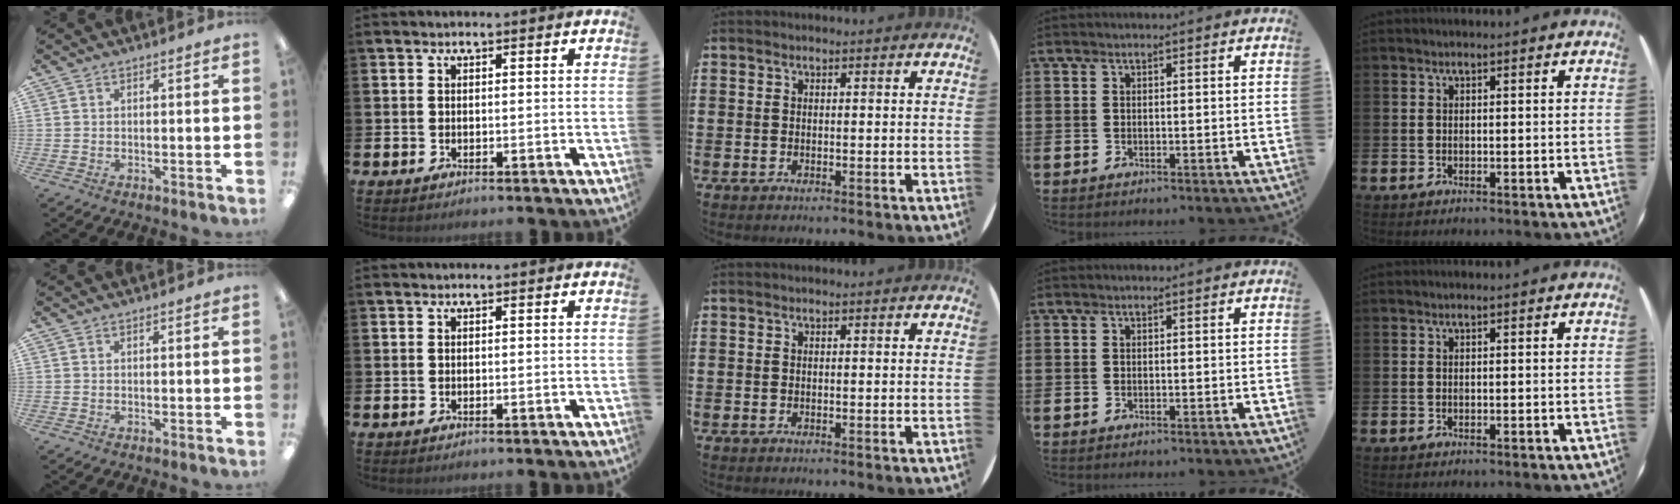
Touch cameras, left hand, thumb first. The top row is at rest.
{}